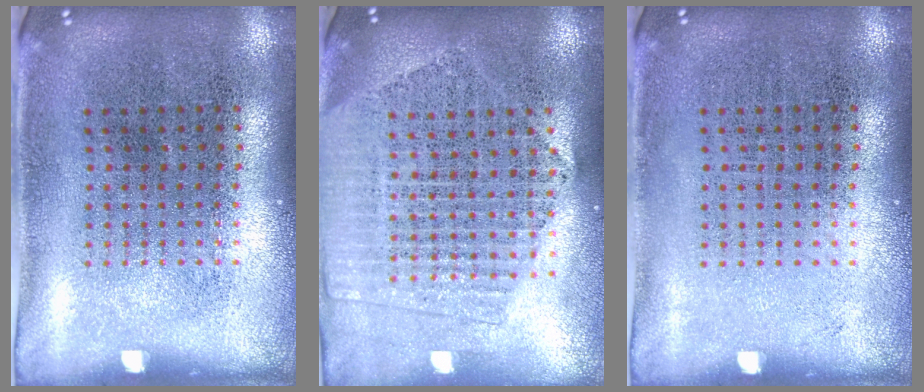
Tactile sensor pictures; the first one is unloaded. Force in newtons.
{"total": 2.1, "press": 1.9, "slide": 0.9}
{"total": 0.0}